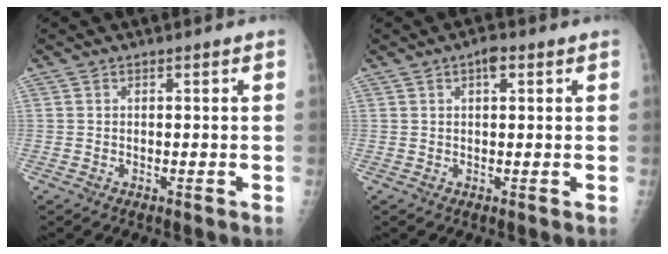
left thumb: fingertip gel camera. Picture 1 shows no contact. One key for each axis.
{"total": 2.4, "fx": 1.1, "fy": 1.0, "fz": 1.8, "tx": -0.024, "ty": 0.000, "tz": 0.013}